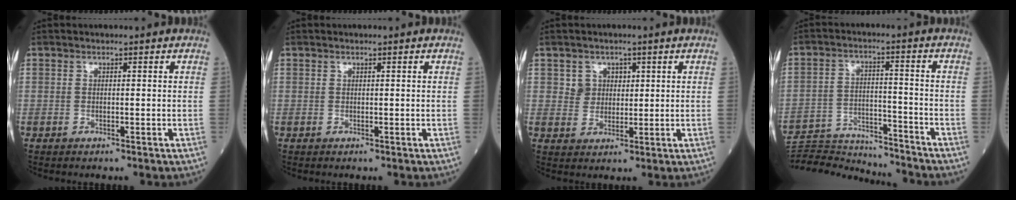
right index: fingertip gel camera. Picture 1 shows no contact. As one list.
[{"total": 0.0}, {"total": 3.3, "force": [1.3, 3.0, 0.5], "torque": [-0.004, 0.004, 0.021]}, {"total": 14.5, "force": [-14.4, 0.7, 1.8], "torque": [-0.028, 0.015, -0.223]}]